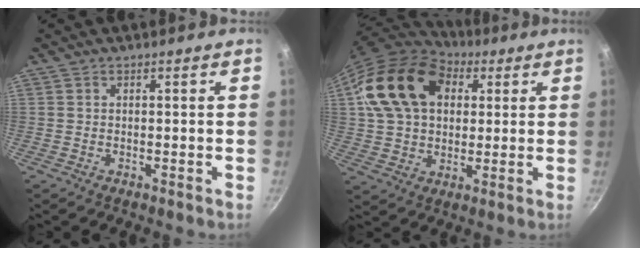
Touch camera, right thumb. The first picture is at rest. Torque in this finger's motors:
{"motor_torque": [1.00, 1.05, 0.65, -0.29, 0.42]}